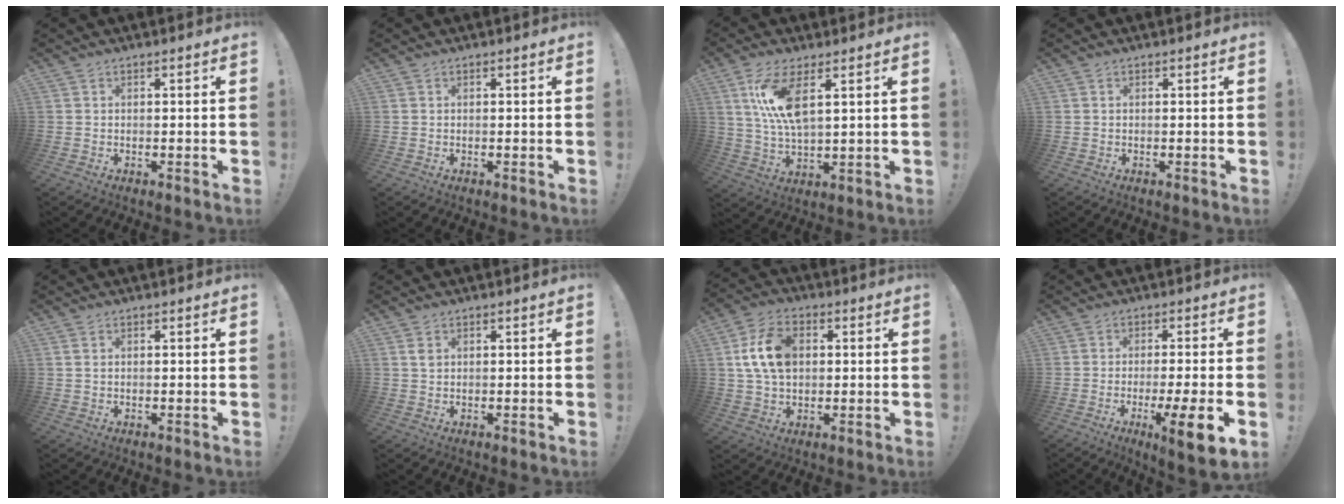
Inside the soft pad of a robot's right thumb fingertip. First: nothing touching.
{"total": 0.0}
{"total": 11.7, "force": [4.4, 4.1, 10.0], "torque": [-0.197, -0.021, 0.075]}
{"total": 0.0}
{"total": 0.9, "force": [0.4, 0.5, 0.6], "torque": [-0.014, 0.003, 0.007]}
{"total": 1.5, "force": [0.7, 1.0, 0.9], "torque": [-0.016, 0.003, 0.012]}
{"total": 13.5, "force": [2.5, 9.2, 9.5], "torque": [-0.162, 0.005, 0.048]}
{"total": 10.4, "force": [-3.7, 0.4, 9.7], "torque": [-0.144, 0.011, -0.051]}